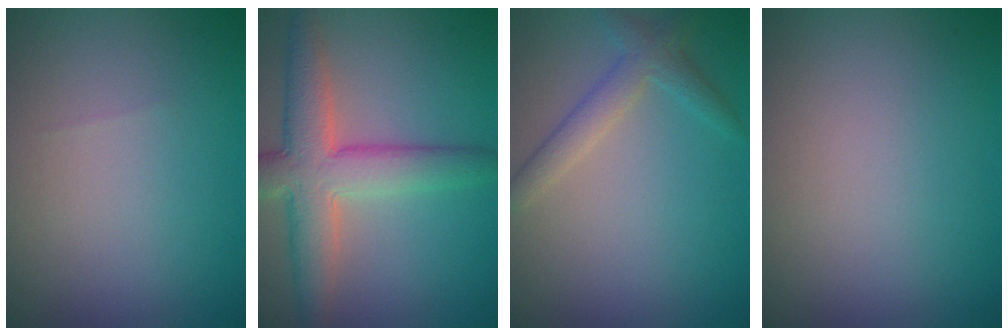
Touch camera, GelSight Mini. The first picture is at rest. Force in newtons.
{"total": 6.6, "press": 6.5, "slide": 0.3}
{"total": 2.4, "press": 2.4, "slide": 0.2}
{"total": 0.0}